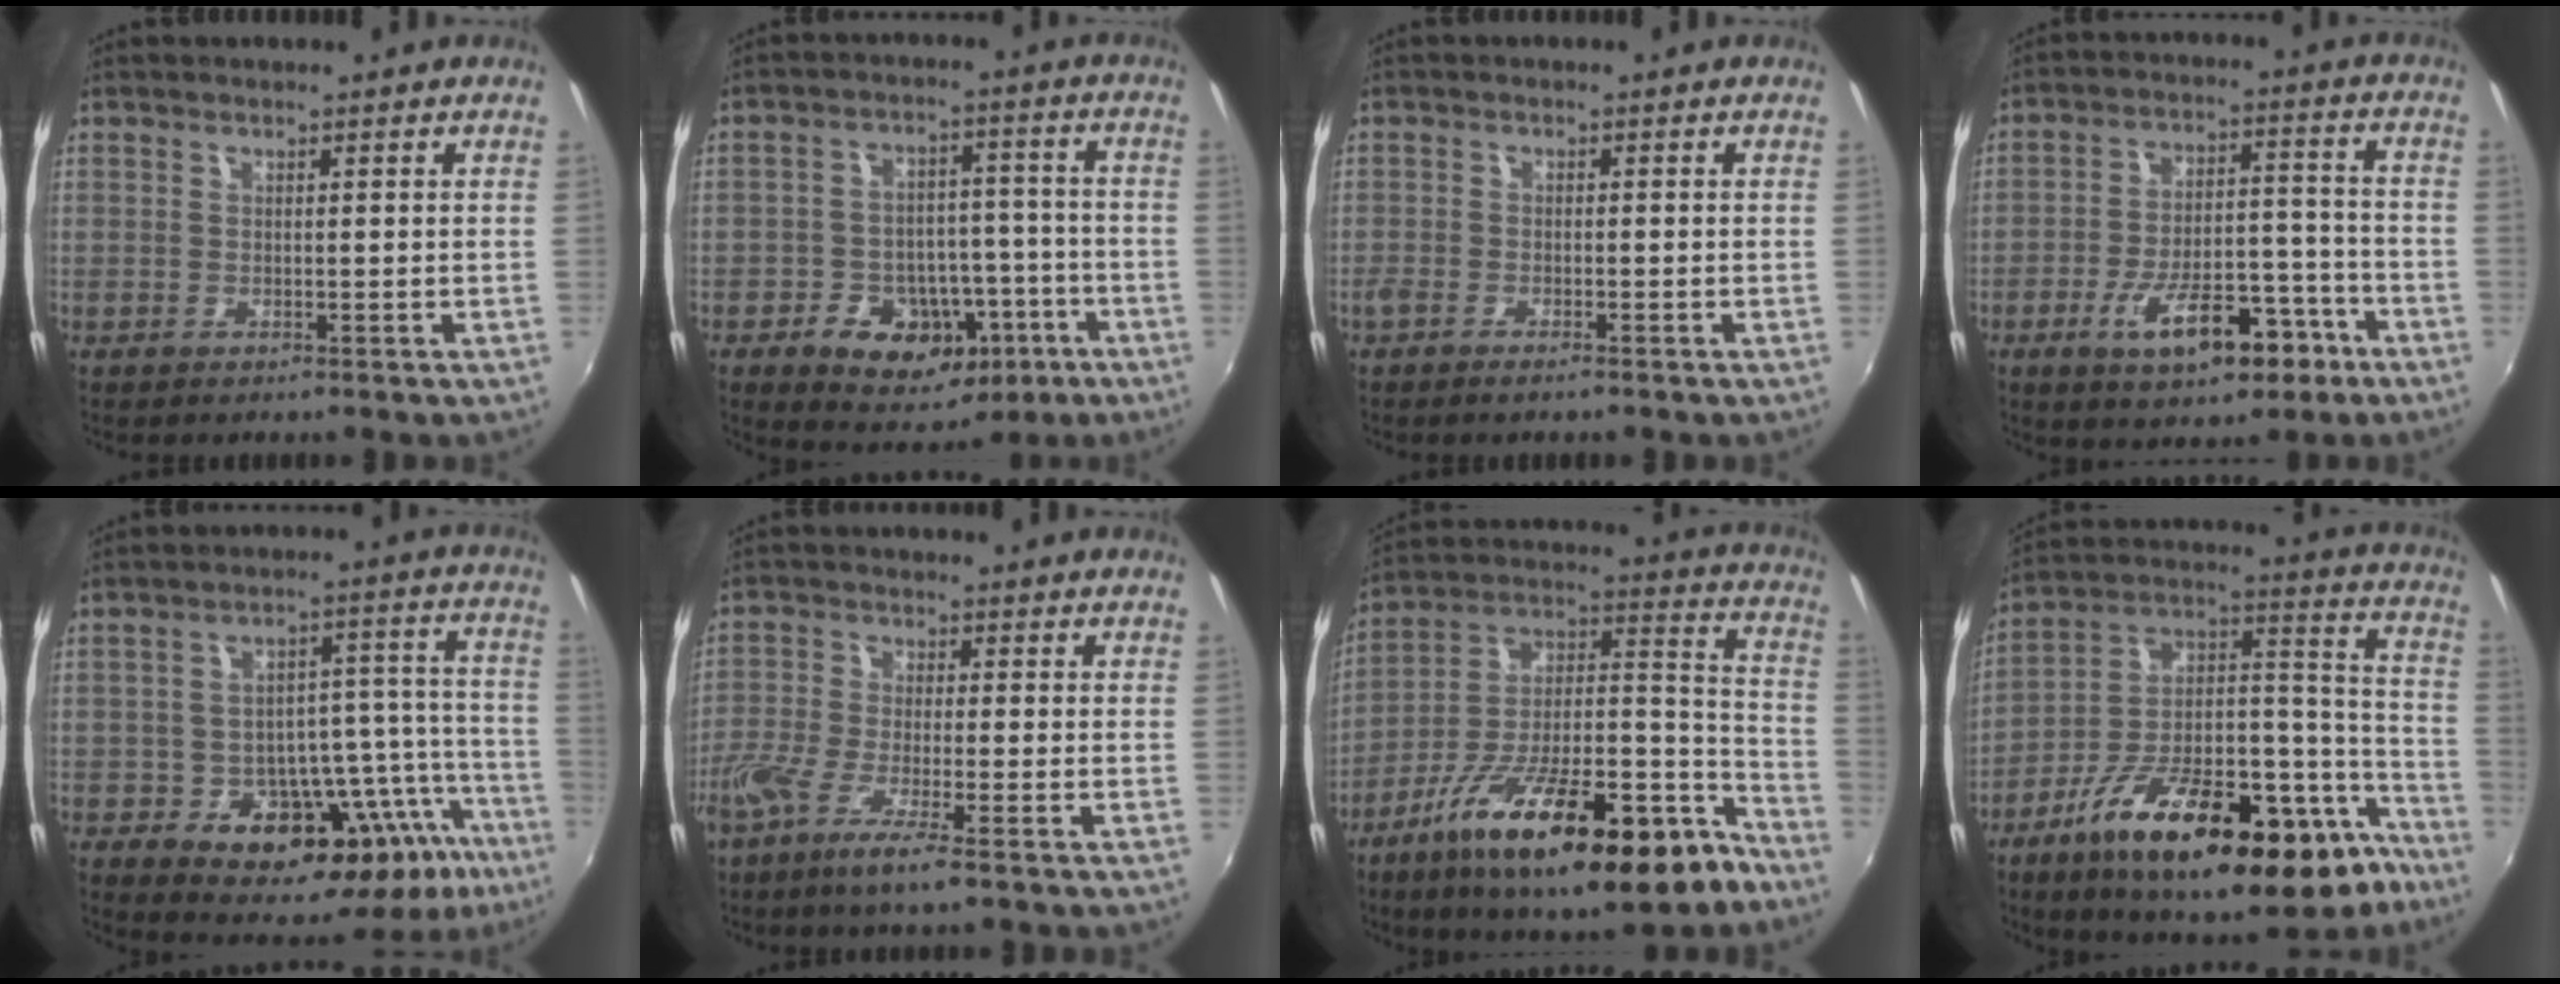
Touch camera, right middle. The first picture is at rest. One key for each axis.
{"total": 14.7, "fx": -7.4, "fy": 10.3, "fz": 7.5, "tx": -0.150, "ty": 0.029, "tz": -0.085}
{"total": 2.3, "fx": -1.9, "fy": 0.4, "fz": 1.3, "tx": -0.034, "ty": -0.004, "tz": -0.038}
{"total": 13.4, "fx": -7.4, "fy": 5.8, "fz": 9.6, "tx": -0.167, "ty": 0.013, "tz": -0.104}
{"total": 20.9, "fx": -12.0, "fy": 12.0, "fz": 12.3, "tx": -0.169, "ty": 0.022, "tz": -0.145}
{"total": 7.6, "fx": -5.1, "fy": 0.3, "fz": 5.7, "tx": -0.129, "ty": -0.017, "tz": -0.102}
{"total": 26.7, "fx": -16.4, "fy": 7.9, "fz": 19.5, "tx": -0.303, "ty": -0.013, "tz": -0.264}
{"total": 30.8, "fx": -19.4, "fy": 11.6, "fz": 20.9, "tx": -0.300, "ty": 0.021, "tz": -0.296}